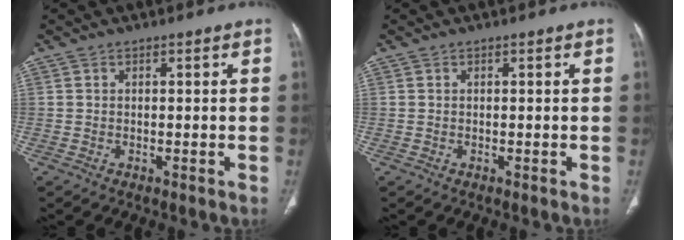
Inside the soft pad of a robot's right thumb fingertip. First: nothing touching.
{"total": 0.0}